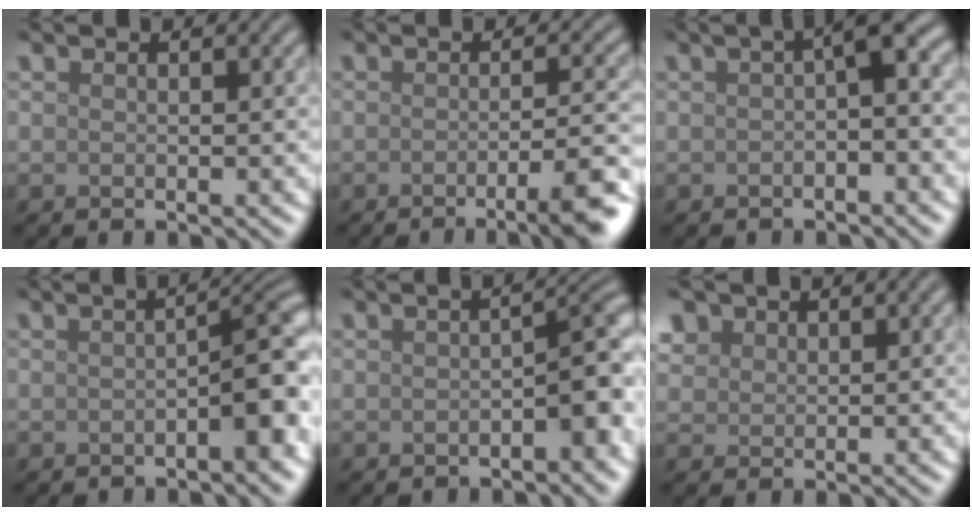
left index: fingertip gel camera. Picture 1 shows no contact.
{"total": 5.9, "force": [-2.5, 1.3, 5.2], "torque": [-0.063, -0.004, -0.040]}
{"total": 3.4, "force": [0.2, 0.8, 3.3], "torque": [-0.047, 0.014, -0.001]}
{"total": 4.8, "force": [-0.9, 1.2, 4.6], "torque": [-0.055, 0.014, -0.013]}
{"total": 4.2, "force": [-1.0, 1.3, 3.8], "torque": [-0.045, 0.012, -0.016]}
{"total": 2.3, "force": [1.4, 1.7, 0.6], "torque": [-0.023, 0.006, 0.031]}